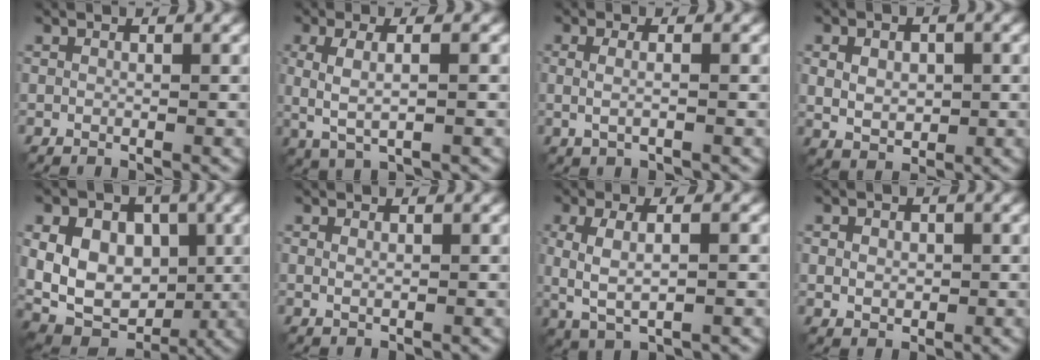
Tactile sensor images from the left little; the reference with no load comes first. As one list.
[{"total": 3.3, "force": [0.1, 1.1, 3.2], "torque": [-0.067, -0.001, 0.004]}, {"total": 1.7, "force": [0.1, 0.6, 1.6], "torque": [-0.032, -0.005, -0.004]}, {"total": 3.5, "force": [0.1, 2.5, 2.5], "torque": [-0.045, -0.002, 0.004]}, {"total": 10.9, "force": [1.2, 8.2, 7.0], "torque": [-0.131, 0.012, 0.019]}, {"total": 0.6, "force": [0.2, 0.2, 0.4], "torque": [-0.010, 0.000, 0.005]}, {"total": 4.0, "force": [-0.1, 1.5, 3.7], "torque": [-0.084, 0.000, 0.001]}, {"total": 1.8, "force": [0.2, 1.5, 1.0], "torque": [-0.016, 0.000, 0.003]}]